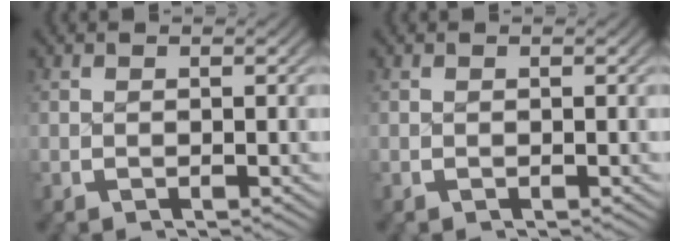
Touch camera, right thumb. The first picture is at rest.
{"total": 0.0}